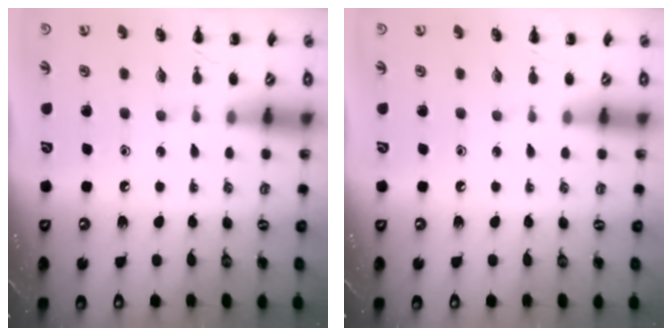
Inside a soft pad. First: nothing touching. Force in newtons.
{"total": 0.0}